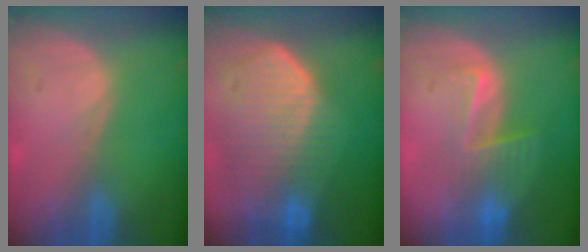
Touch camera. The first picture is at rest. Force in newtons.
{"total": 10.8, "press": 9.5, "slide": 5.2}
{"total": 6.6, "press": 5.6, "slide": 3.6}